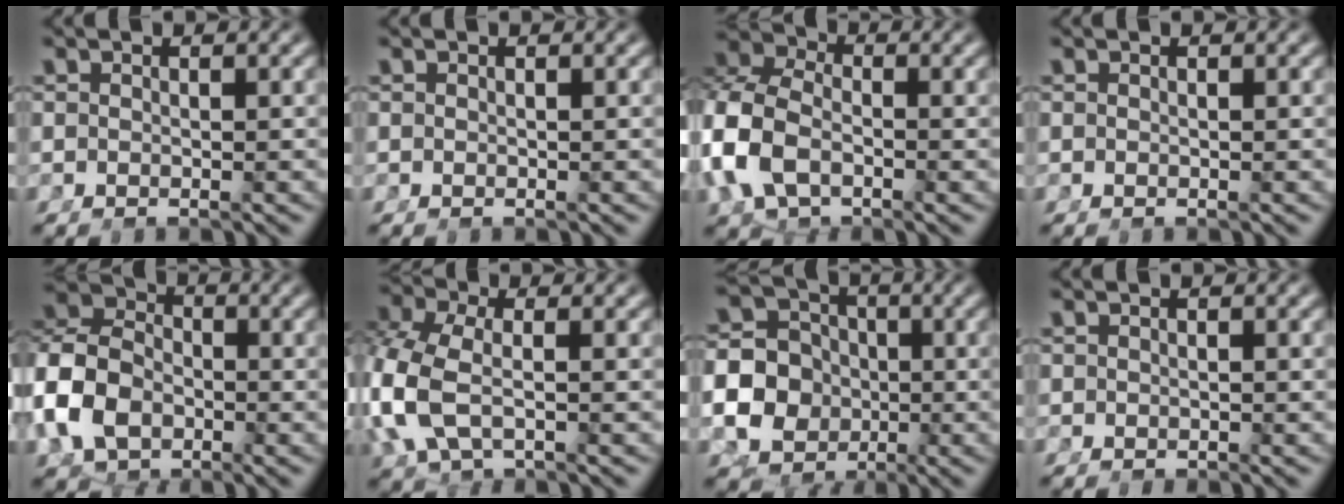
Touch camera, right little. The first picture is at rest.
{"total": 0.0}
{"total": 8.5, "force": [-0.3, 6.8, 5.0], "torque": [-0.122, -0.009, -0.007]}
{"total": 0.0}
{"total": 10.0, "force": [-0.5, 8.3, 5.5], "torque": [-0.130, -0.018, -0.007]}
{"total": 6.9, "force": [-0.8, 5.1, 4.6], "torque": [-0.144, -0.033, 0.001]}
{"total": 14.6, "force": [-2.1, 13.3, 5.6], "torque": [-0.152, -0.069, -0.026]}
{"total": 0.0}